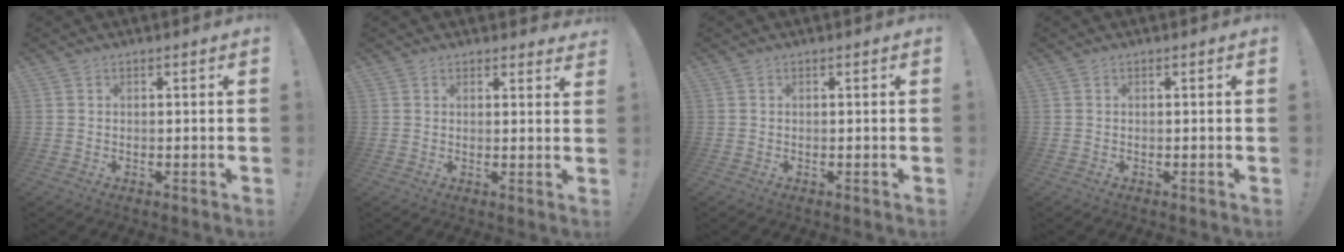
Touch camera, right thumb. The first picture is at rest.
{"total": 2.4, "force": [1.5, 1.7, 0.4], "torque": [0.010, -0.010, 0.026]}
{"total": 0.0}
{"total": 0.0}